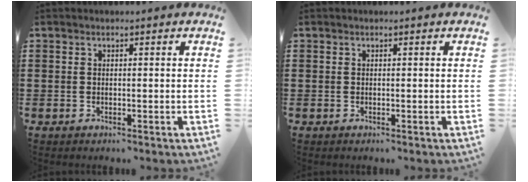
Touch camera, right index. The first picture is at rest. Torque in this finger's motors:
{"motor_torque": [0.24, -0.11, 0.09, 0.02]}